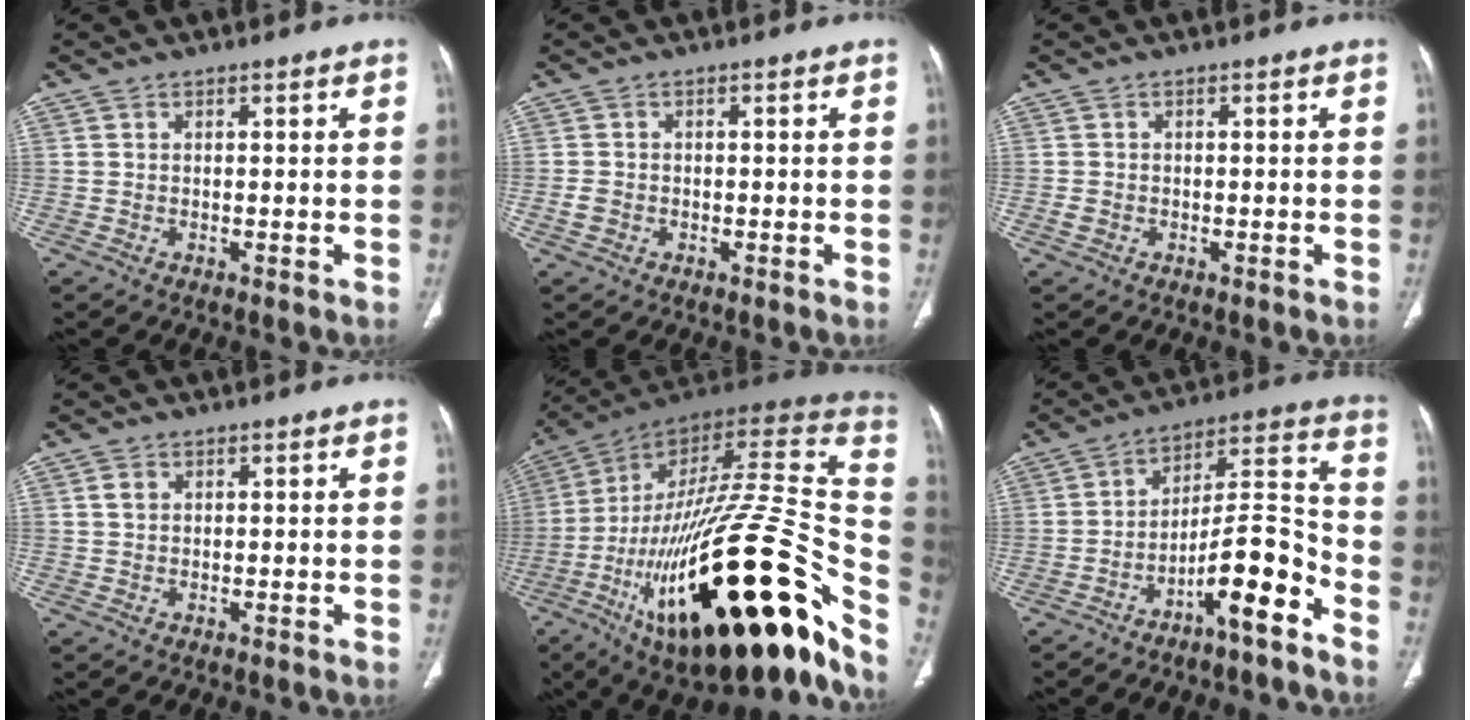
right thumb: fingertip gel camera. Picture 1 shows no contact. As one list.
[{"total": 1.9, "force": [-0.7, 1.5, 0.9], "torque": [-0.020, 0.007, -0.013]}, {"total": 1.2, "force": [-0.5, 0.9, 0.5], "torque": [-0.013, 0.005, -0.008]}, {"total": 1.4, "force": [0.4, 1.1, 0.7], "torque": [-0.010, 0.004, 0.007]}, {"total": 47.3, "force": [-16.8, 14.9, 41.6], "torque": [-0.574, 0.061, -0.268]}, {"total": 13.1, "force": [-7.9, 2.7, 10.2], "torque": [-0.162, 0.080, -0.130]}]